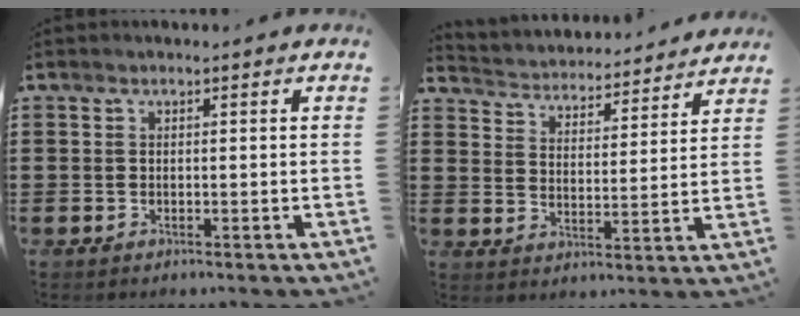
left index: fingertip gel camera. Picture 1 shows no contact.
{"total": 3.3, "force": [3.3, 0.0, -0.4], "torque": [-0.016, -0.032, 0.049]}